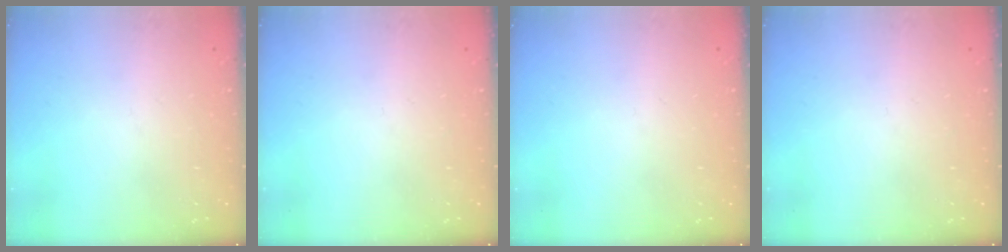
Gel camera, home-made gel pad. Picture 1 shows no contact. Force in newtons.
{"total": 0.0}
{"total": 0.0}
{"total": 0.0}